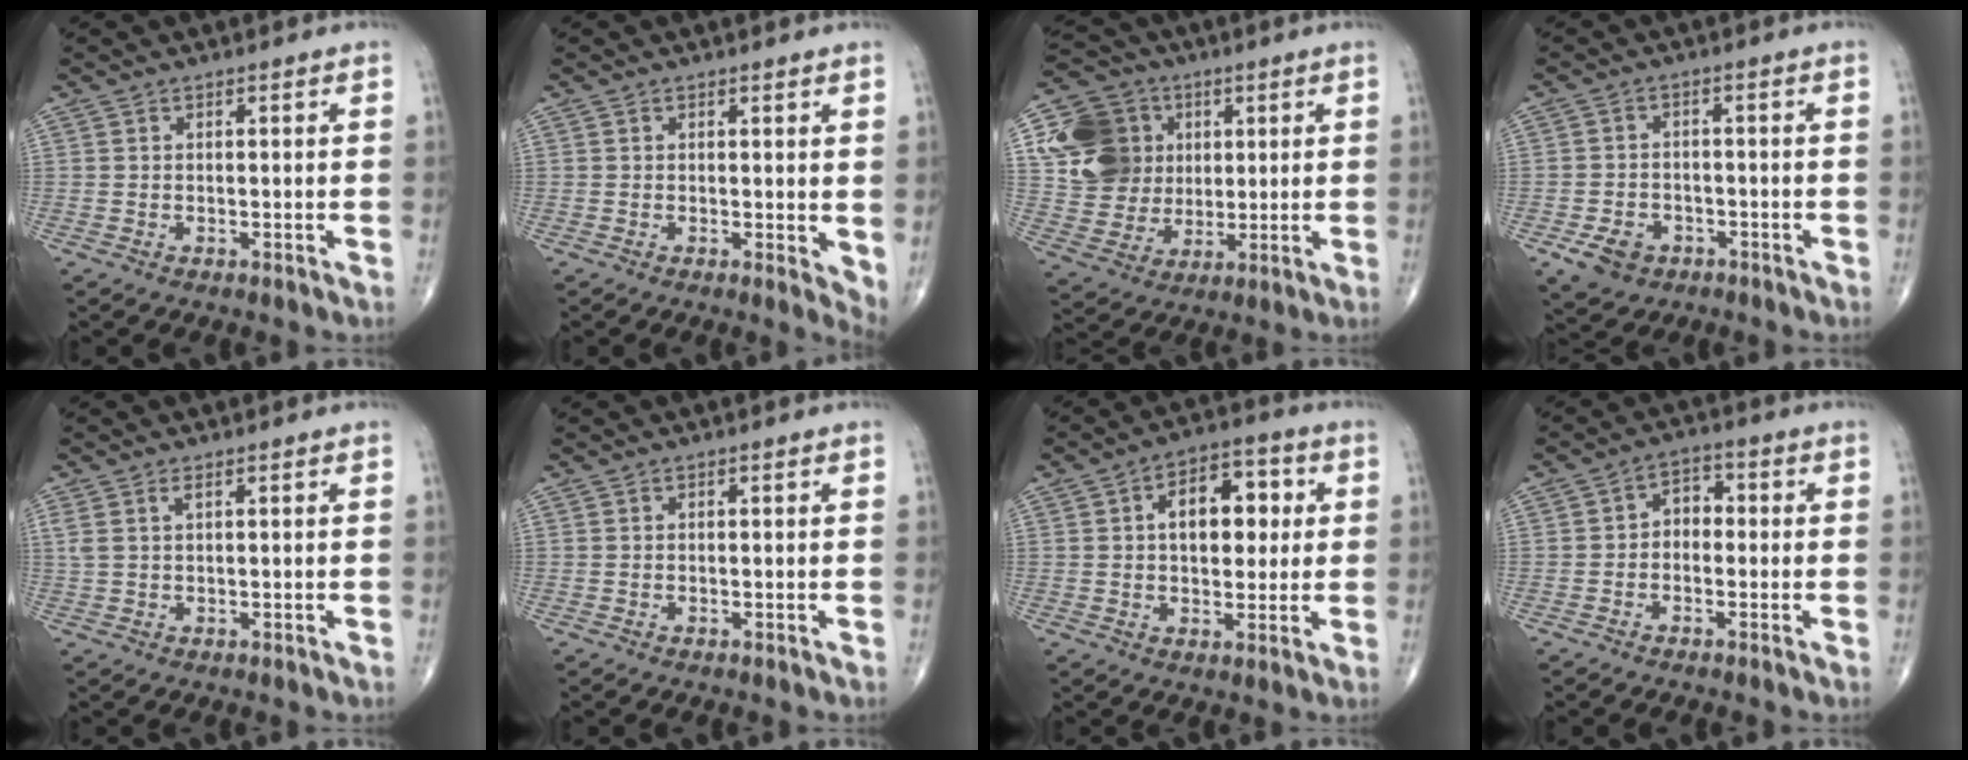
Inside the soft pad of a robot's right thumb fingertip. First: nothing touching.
{"total": 3.3, "force": [0.9, 1.5, 2.8], "torque": [-0.033, -0.011, 0.012]}
{"total": 15.3, "force": [3.6, 13.5, 6.1], "torque": [-0.084, 0.004, 0.071]}
{"total": 5.9, "force": [-3.0, 4.5, 2.5], "torque": [-0.036, 0.013, -0.045]}
{"total": 2.5, "force": [1.1, 1.0, 2.0], "torque": [-0.057, 0.013, 0.031]}
{"total": 0.0}
{"total": 11.7, "force": [2.2, 7.0, 9.1], "torque": [-0.099, 0.014, 0.029]}
{"total": 4.3, "force": [-0.5, 3.2, 2.8], "torque": [-0.023, 0.020, -0.022]}